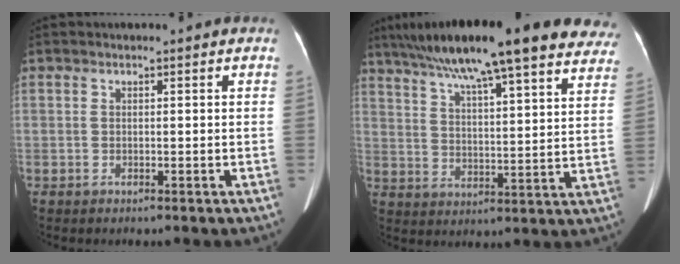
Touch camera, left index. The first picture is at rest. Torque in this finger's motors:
{"motor_torque": [0.42, -1.26, 1.05, 0.21]}